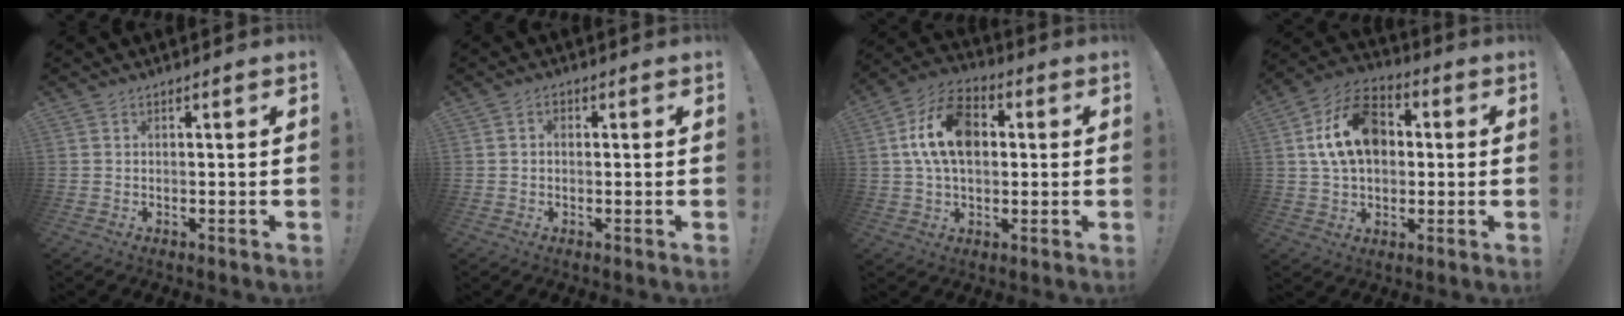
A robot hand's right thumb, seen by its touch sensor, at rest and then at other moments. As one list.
[{"total": 1.5, "force": [-0.3, 1.2, 0.9], "torque": [-0.010, 0.003, -0.009]}, {"total": 15.8, "force": [3.1, 11.0, 10.9], "torque": [-0.178, 0.004, 0.059]}, {"total": 17.3, "force": [3.7, 12.2, 11.6], "torque": [-0.190, 0.005, 0.073]}]